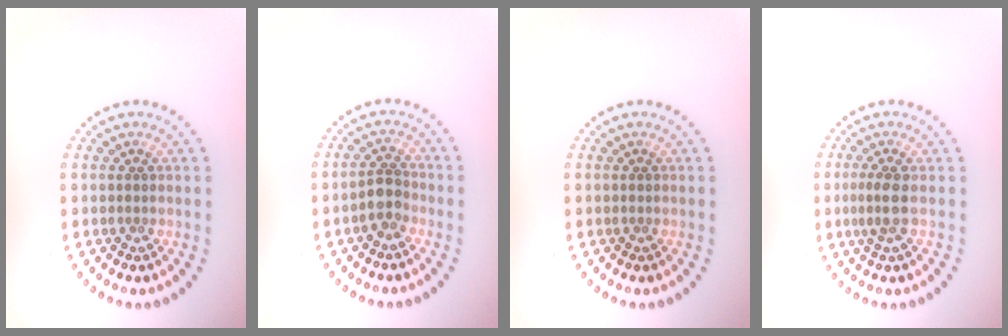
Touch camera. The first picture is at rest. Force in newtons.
{"total": 2.1, "press": 1.8, "slide": 1.1}
{"total": 0.0}
{"total": 1.8, "press": 1.6, "slide": 1.0}